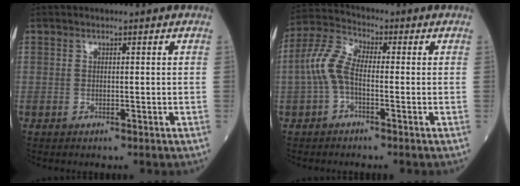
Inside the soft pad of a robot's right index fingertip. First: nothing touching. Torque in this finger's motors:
{"motor_torque": [0.79, -0.04, 0.39, 0.11]}